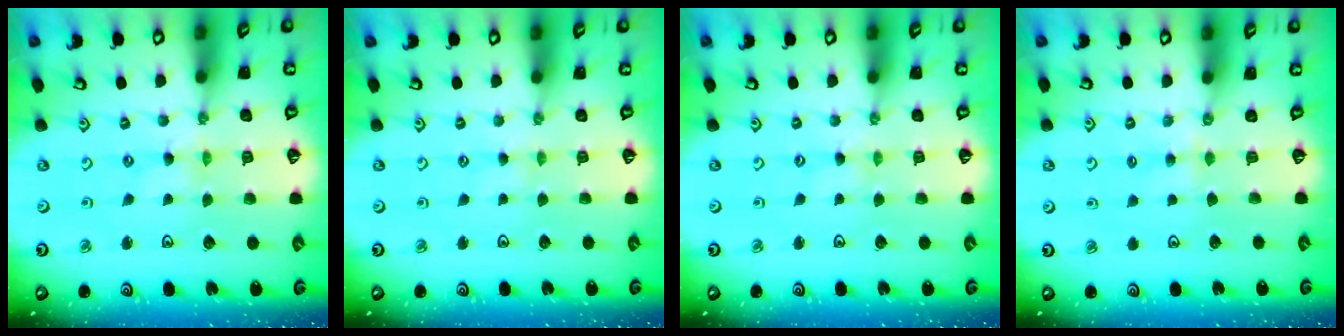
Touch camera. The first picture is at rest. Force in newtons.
{"total": 1.0, "press": 0.9, "slide": 0.2}
{"total": 0.6, "press": 0.5, "slide": 0.2}
{"total": 2.8, "press": 2.7, "slide": 0.6}